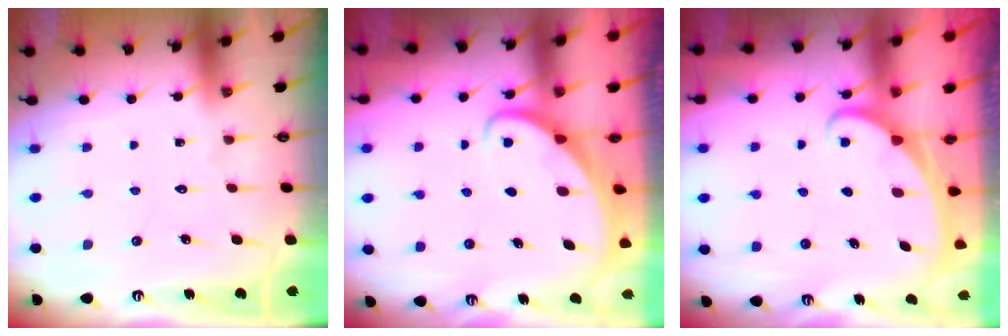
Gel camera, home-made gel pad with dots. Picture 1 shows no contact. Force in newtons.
{"total": 2.2, "press": 2.2, "slide": 0.2}
{"total": 1.7, "press": 1.7, "slide": 0.1}